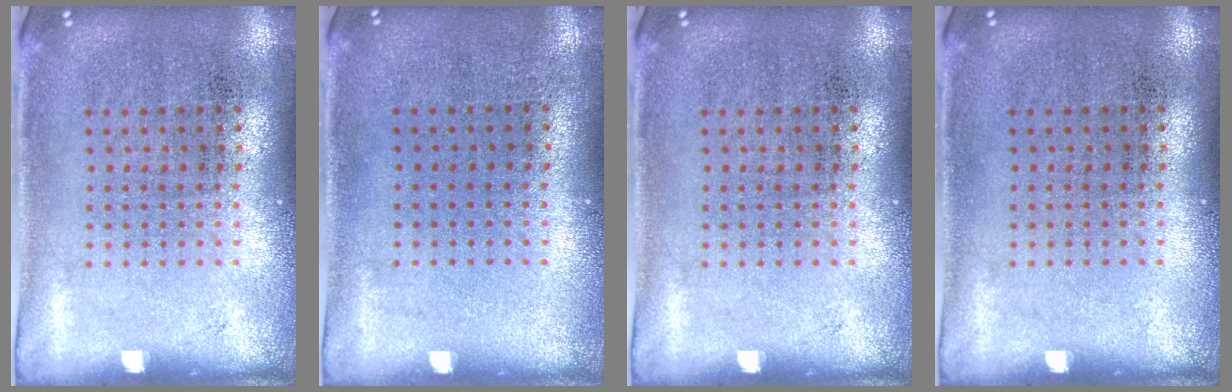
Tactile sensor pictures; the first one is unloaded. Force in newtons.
{"total": 0.0}
{"total": 0.0}
{"total": 0.0}